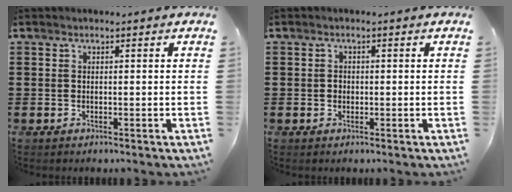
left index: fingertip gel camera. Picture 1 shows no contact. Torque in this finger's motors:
{"motor_torque": [0.28, 0.20, 0.19, 0.00]}